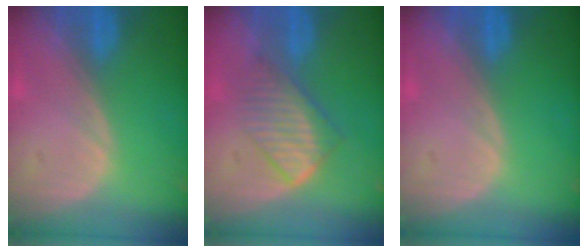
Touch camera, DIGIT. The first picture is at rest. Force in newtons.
{"total": 5.9, "press": 5.8, "slide": 1.3}
{"total": 0.0}